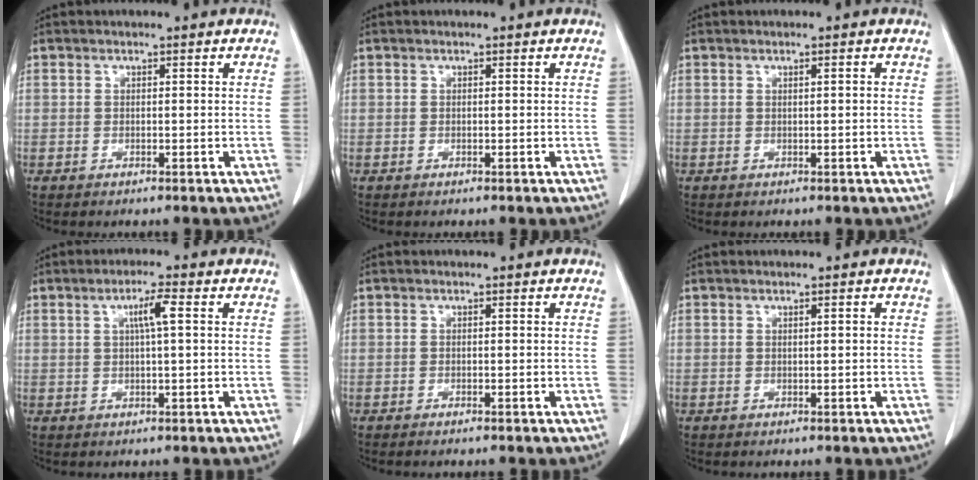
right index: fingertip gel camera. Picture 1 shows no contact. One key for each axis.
{"total": 0.0}
{"total": 0.9, "fx": 0.3, "fy": 0.1, "fz": 0.8, "tx": -0.015, "ty": 0.003, "tz": 0.004}
{"total": 3.6, "fx": 1.0, "fy": 0.3, "fz": 3.5, "tx": -0.062, "ty": 0.006, "tz": 0.016}
{"total": 1.2, "fx": -0.9, "fy": 0.0, "fz": 0.7, "tx": -0.012, "ty": -0.001, "tz": -0.009}
{"total": 0.7, "fx": 0.2, "fy": 0.0, "fz": 0.7, "tx": -0.013, "ty": 0.003, "tz": 0.003}